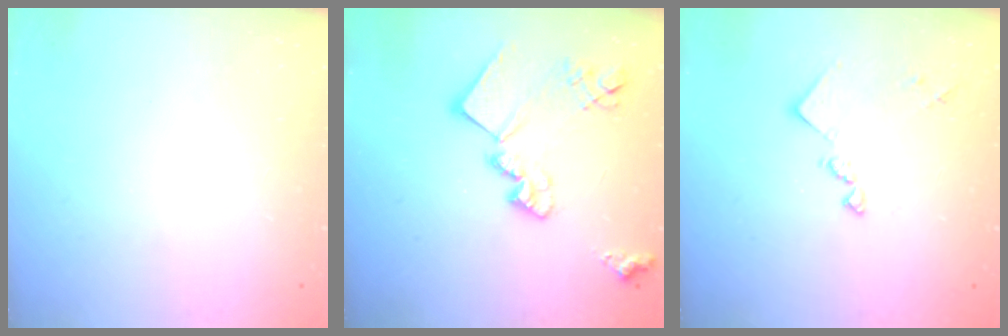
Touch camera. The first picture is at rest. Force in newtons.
{"total": 19.1, "press": 19.0, "slide": 1.2}
{"total": 11.0, "press": 11.0, "slide": 0.5}